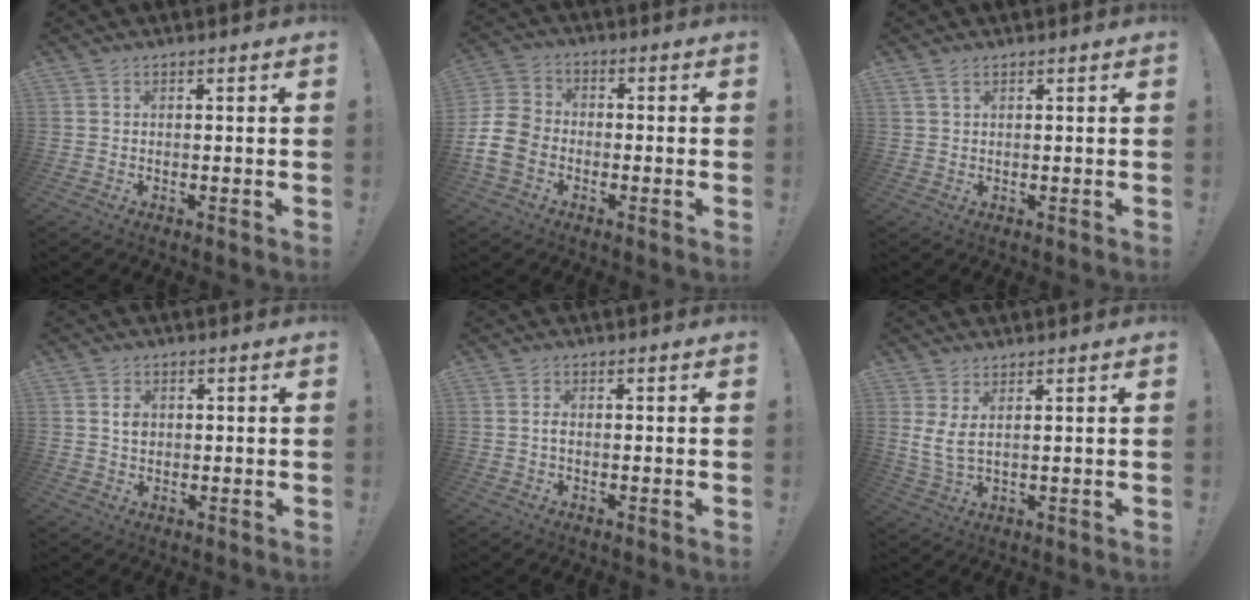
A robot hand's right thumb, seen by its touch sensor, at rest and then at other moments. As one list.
[{"total": 11.0, "force": [-4.8, 8.1, 5.8], "torque": [-0.113, 0.033, -0.088]}, {"total": 2.0, "force": [1.1, 1.0, 1.3], "torque": [-0.023, 0.000, 0.021]}, {"total": 3.2, "force": [0.2, 2.8, 1.5], "torque": [-0.006, -0.003, -0.002]}, {"total": 1.4, "force": [-0.8, 0.7, 0.8], "torque": [-0.014, 0.004, -0.015]}, {"total": 5.2, "force": [2.4, 1.4, 4.4], "torque": [-0.074, -0.017, 0.042]}]